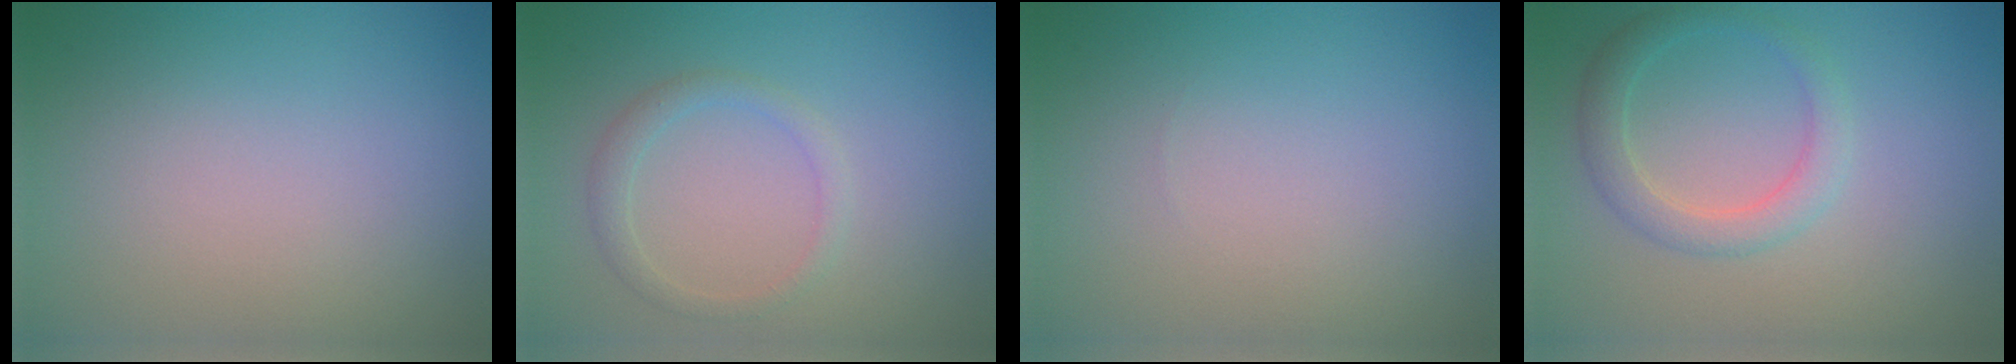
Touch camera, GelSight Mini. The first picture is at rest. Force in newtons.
{"total": 1.6, "press": 1.6, "slide": 0.1}
{"total": 0.0}
{"total": 2.7, "press": 2.7, "slide": 0.2}